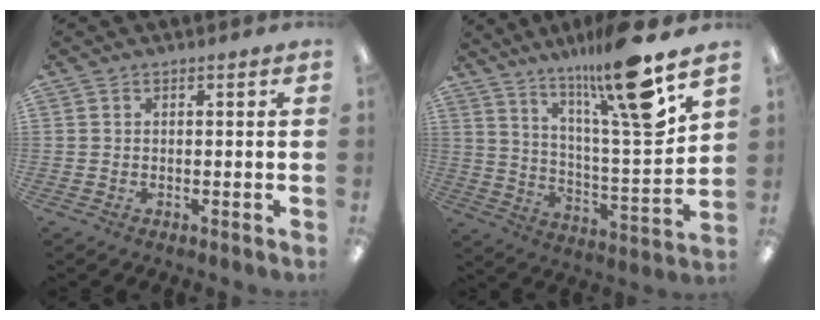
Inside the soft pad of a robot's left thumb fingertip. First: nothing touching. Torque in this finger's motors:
{"motor_torque": [1.35, 1.29, 1.48, -1.29, 0.09]}